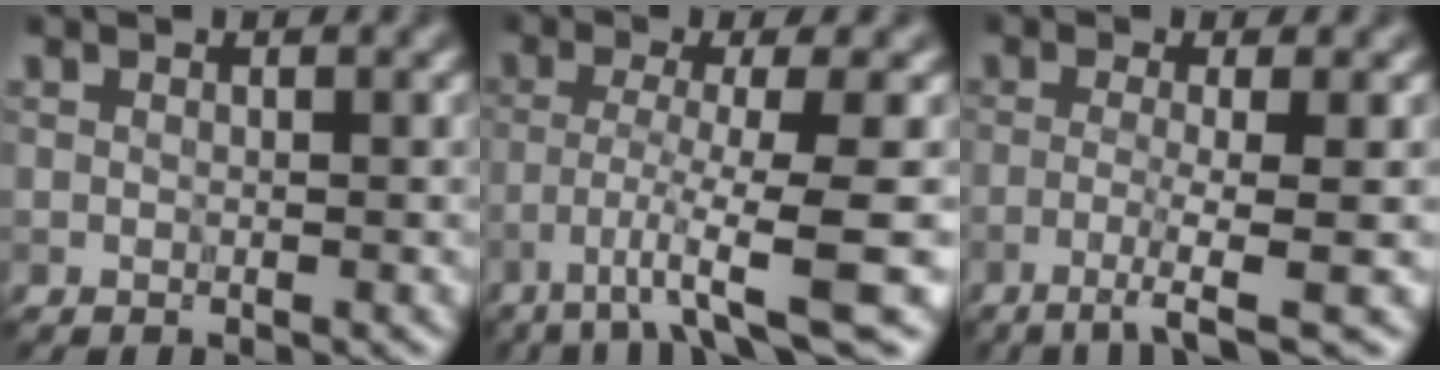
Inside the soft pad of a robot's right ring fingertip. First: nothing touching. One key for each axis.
{"total": 6.6, "fx": -3.2, "fy": 0.4, "fz": 5.8, "tx": -0.091, "ty": -0.001, "tz": -0.059}
{"total": 3.9, "fx": -1.7, "fy": 0.4, "fz": 3.5, "tx": -0.058, "ty": 0.001, "tz": -0.044}